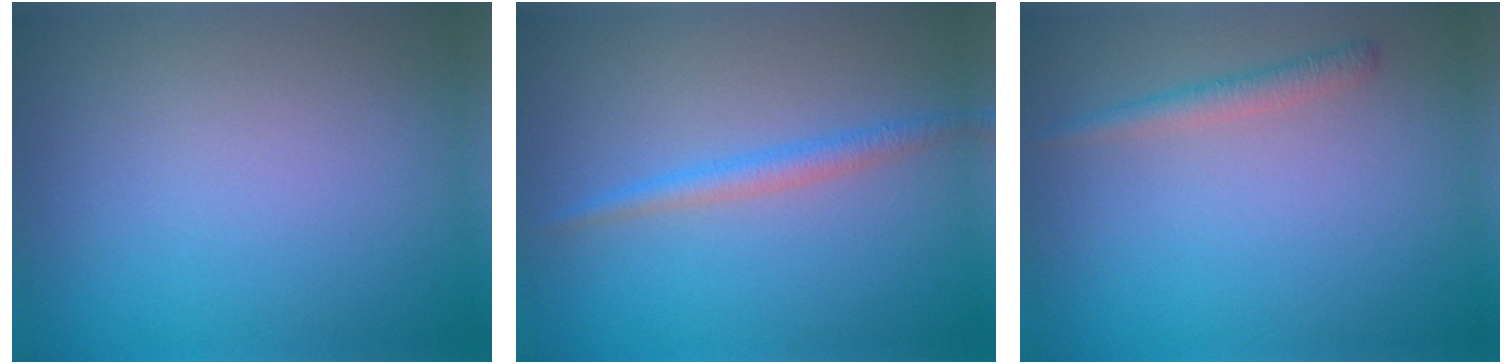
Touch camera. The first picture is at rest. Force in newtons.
{"total": 1.8, "press": 1.8, "slide": 0.1}
{"total": 1.5, "press": 1.5, "slide": 0.1}